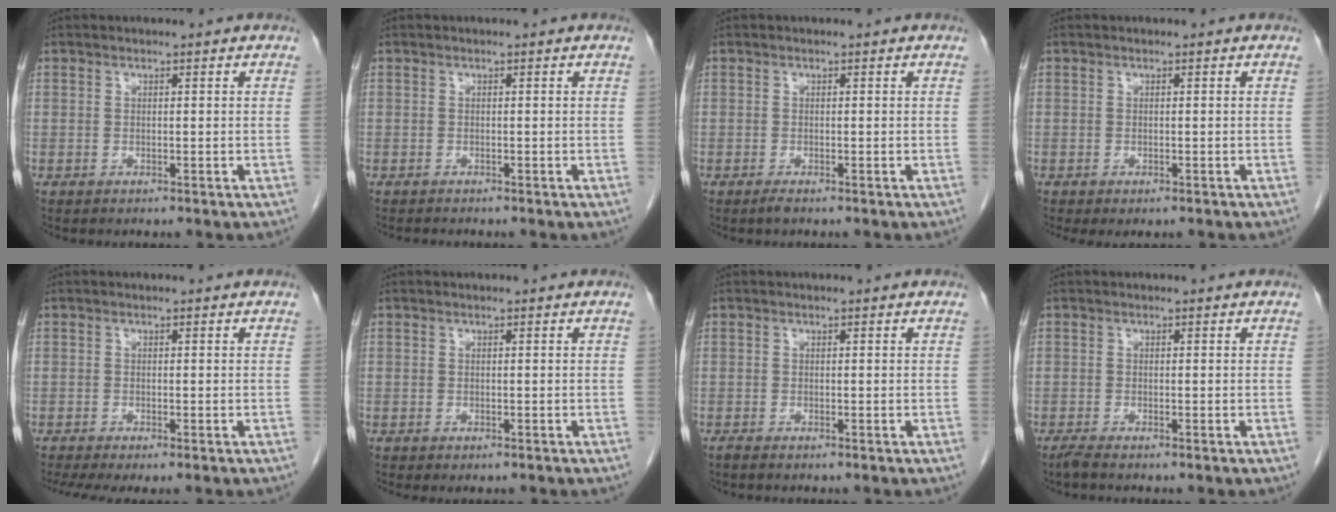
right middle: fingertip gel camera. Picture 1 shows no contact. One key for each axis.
{"total": 1.2, "fx": -1.1, "fy": 0.0, "fz": 0.4, "tx": -0.009, "ty": -0.003, "tz": -0.015}
{"total": 0.7, "fx": -0.6, "fy": 0.0, "fz": 0.5, "tx": -0.011, "ty": -0.002, "tz": -0.010}
{"total": 2.0, "fx": -1.5, "fy": 0.8, "fz": 1.0, "tx": -0.011, "ty": -0.005, "tz": -0.021}
{"total": 5.3, "fx": -4.1, "fy": 0.9, "fz": 3.3, "tx": -0.050, "ty": -0.015, "tz": -0.067}
{"total": 0.9, "fx": -0.7, "fy": 0.3, "fz": 0.4, "tx": -0.006, "ty": -0.002, "tz": -0.009}
{"total": 0.5, "fx": -0.5, "fy": 0.0, "fz": 0.2, "tx": -0.009, "ty": -0.002, "tz": -0.011}
{"total": 1.1, "fx": -0.9, "fy": -0.1, "fz": 0.6, "tx": -0.019, "ty": -0.005, "tz": -0.021}